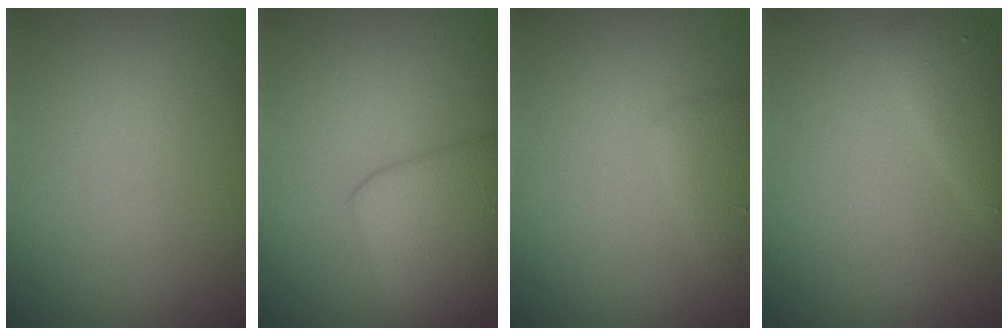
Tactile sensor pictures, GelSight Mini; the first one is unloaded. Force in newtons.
{"total": 5.2, "press": 5.2, "slide": 0.4}
{"total": 1.6, "press": 1.6, "slide": 0.1}
{"total": 2.0, "press": 2.0, "slide": 0.1}